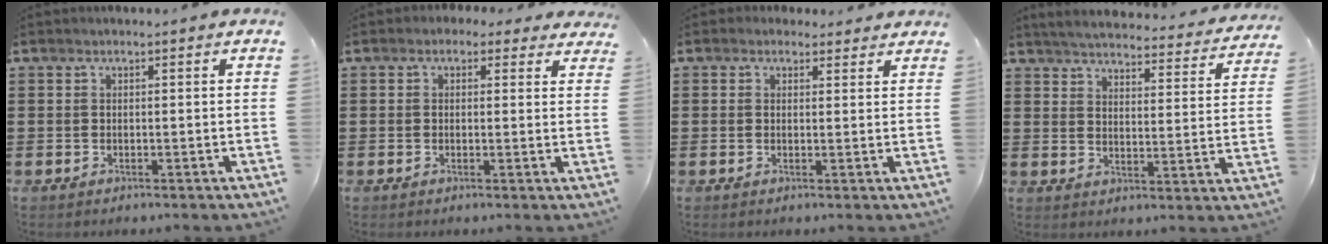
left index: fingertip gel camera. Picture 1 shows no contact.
{"total": 1.6, "force": [0.7, 1.3, 0.6], "torque": [-0.010, 0.007, 0.008]}
{"total": 1.8, "force": [1.5, 1.0, 0.2], "torque": [-0.002, 0.004, 0.026]}
{"total": 4.6, "force": [4.5, -0.1, 0.9], "torque": [-0.040, -0.034, 0.075]}